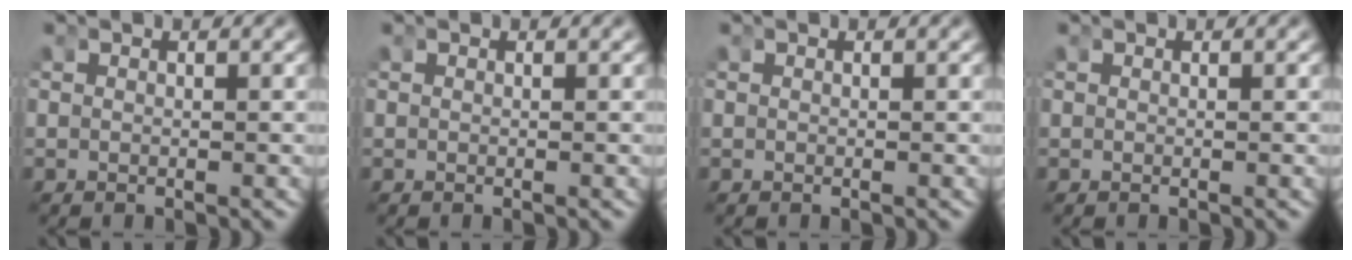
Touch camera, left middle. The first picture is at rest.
{"total": 0.0}
{"total": 0.0}
{"total": 0.0}